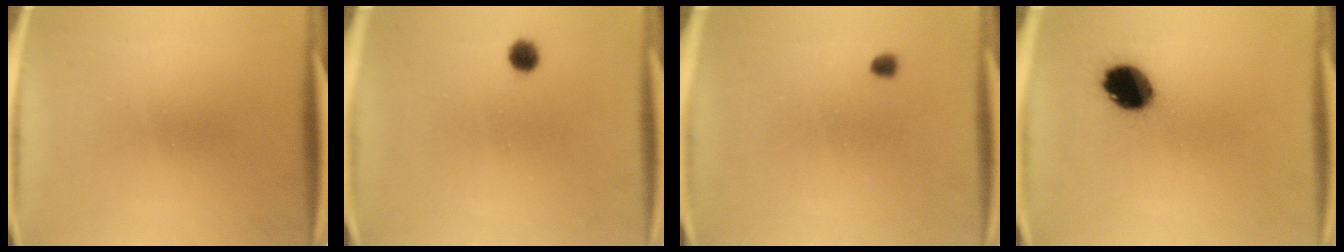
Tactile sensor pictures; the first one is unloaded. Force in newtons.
{"total": 2.4}
{"total": 1.0}
{"total": 10.2}